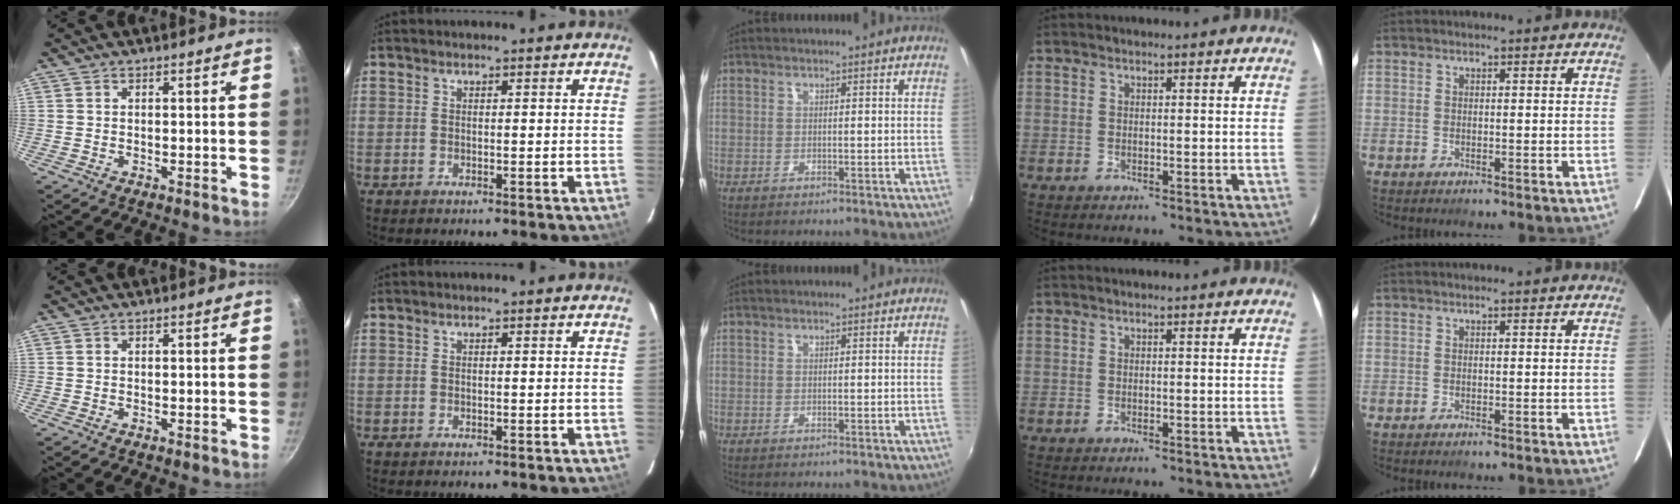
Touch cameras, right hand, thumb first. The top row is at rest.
{}